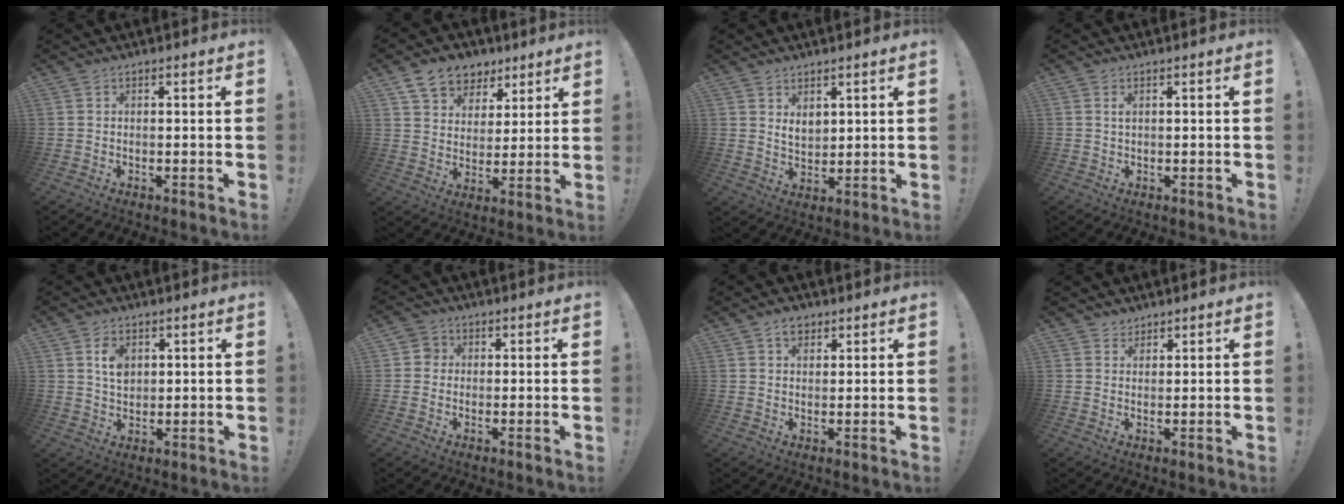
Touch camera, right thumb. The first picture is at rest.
{"total": 11.5, "force": [7.6, 7.9, 3.4], "torque": [-0.049, -0.047, 0.146]}
{"total": 5.5, "force": [3.4, 3.7, 2.3], "torque": [-0.040, -0.019, 0.064]}
{"total": 1.1, "force": [0.5, 0.9, 0.3], "torque": [-0.008, 0.002, 0.010]}
{"total": 6.0, "force": [2.5, 4.3, 3.3], "torque": [-0.049, -0.004, 0.044]}
{"total": 3.3, "force": [0.0, 3.2, 0.9], "torque": [-0.013, 0.010, -0.001]}
{"total": 3.9, "force": [2.6, 2.6, 1.4], "torque": [-0.003, -0.009, 0.044]}
{"total": 2.7, "force": [2.3, 1.4, -0.4], "torque": [0.018, -0.016, 0.040]}